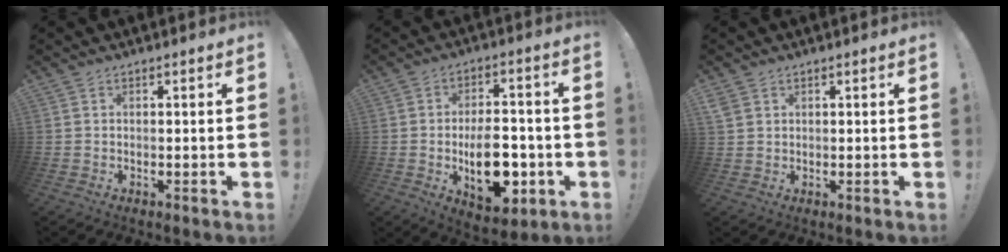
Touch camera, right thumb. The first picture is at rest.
{"total": 15.0, "force": [-3.7, 8.7, 11.7], "torque": [-0.165, 0.014, -0.056]}
{"total": 2.7, "force": [1.7, 1.9, 0.9], "torque": [-0.016, -0.003, 0.033]}